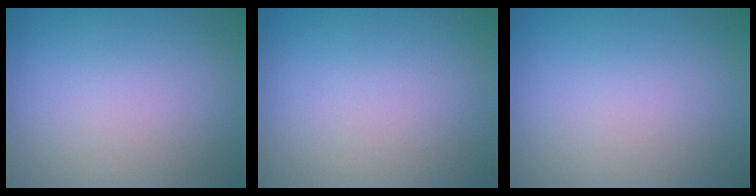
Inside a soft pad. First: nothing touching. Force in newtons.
{"total": 0.0}
{"total": 0.0}